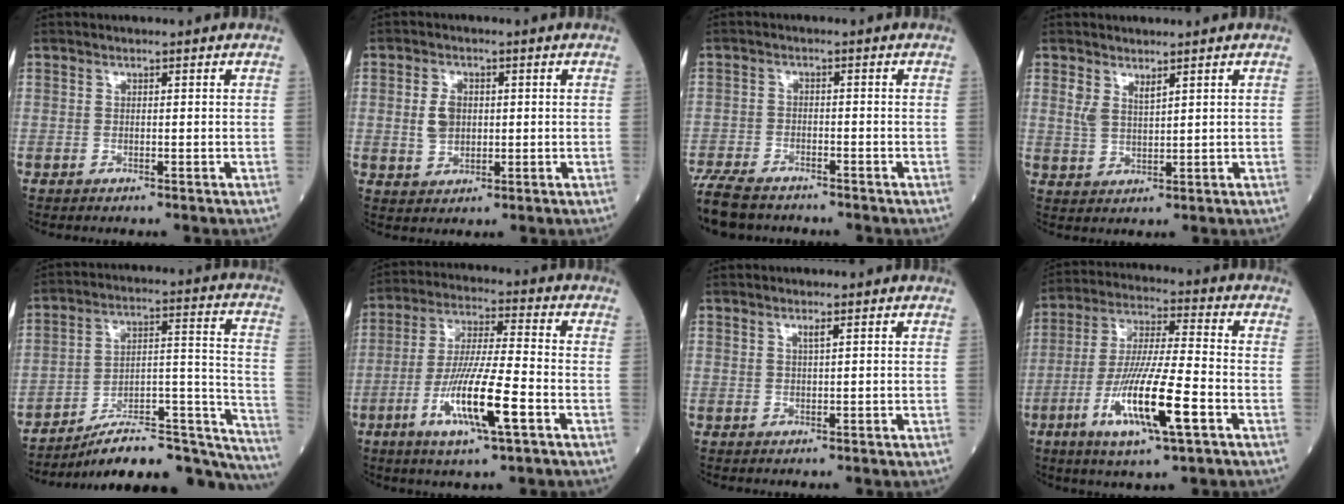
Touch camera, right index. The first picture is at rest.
{"total": 4.2, "force": [0.4, 2.9, 3.0], "torque": [-0.059, 0.006, 0.012]}
{"total": 8.8, "force": [-7.5, 2.8, 3.7], "torque": [-0.071, -0.018, -0.129]}
{"total": 3.0, "force": [2.0, 0.9, 2.0], "torque": [-0.050, -0.002, 0.047]}
{"total": 23.7, "force": [-21.3, 4.1, 9.6], "torque": [-0.064, 0.059, -0.302]}
{"total": 12.7, "force": [-4.6, 1.0, 11.8], "torque": [-0.229, -0.015, -0.084]}
{"total": 1.0, "force": [0.6, -0.1, 0.8], "torque": [-0.017, -0.003, 0.012]}
{"total": 14.8, "force": [-5.4, 1.3, 13.7], "torque": [-0.268, -0.020, -0.098]}